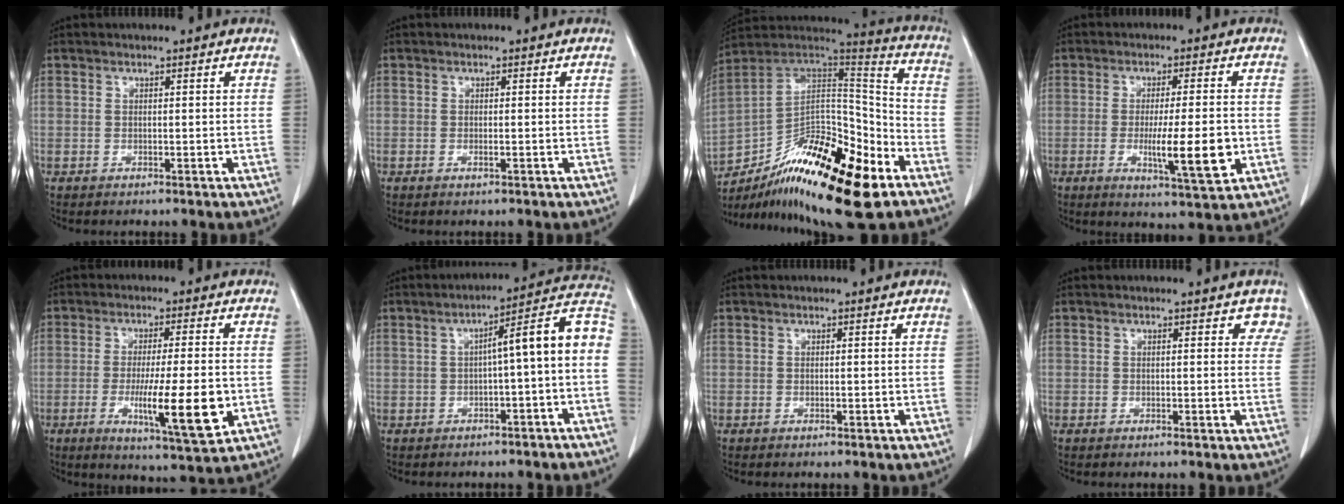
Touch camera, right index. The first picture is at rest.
{"total": 0.5, "force": [-0.1, 0.0, 0.5], "torque": [-0.010, 0.000, 0.003]}
{"total": 25.4, "force": [-14.4, 7.6, 19.5], "torque": [-0.305, 0.013, -0.233]}
{"total": 9.1, "force": [-1.9, 0.7, 8.8], "torque": [-0.137, -0.017, -0.026]}
{"total": 11.7, "force": [-2.6, 0.8, 11.4], "torque": [-0.183, -0.027, -0.038]}
{"total": 10.7, "force": [-1.1, 1.0, 10.6], "torque": [-0.142, 0.041, -0.020]}
{"total": 0.0}
{"total": 3.4, "force": [2.5, 1.8, 1.3], "torque": [0.006, 0.001, 0.012]}